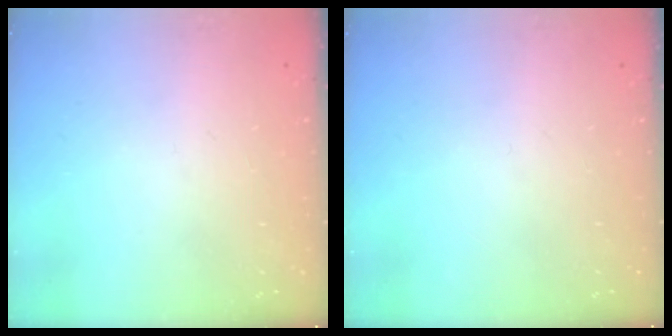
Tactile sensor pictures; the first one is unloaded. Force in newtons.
{"total": 0.0}